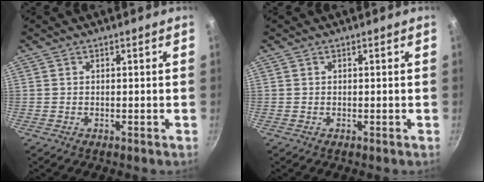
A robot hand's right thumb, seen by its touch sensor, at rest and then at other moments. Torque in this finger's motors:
{"motor_torque": [-0.02, 0.02, 0.00, 0.00, 0.00]}